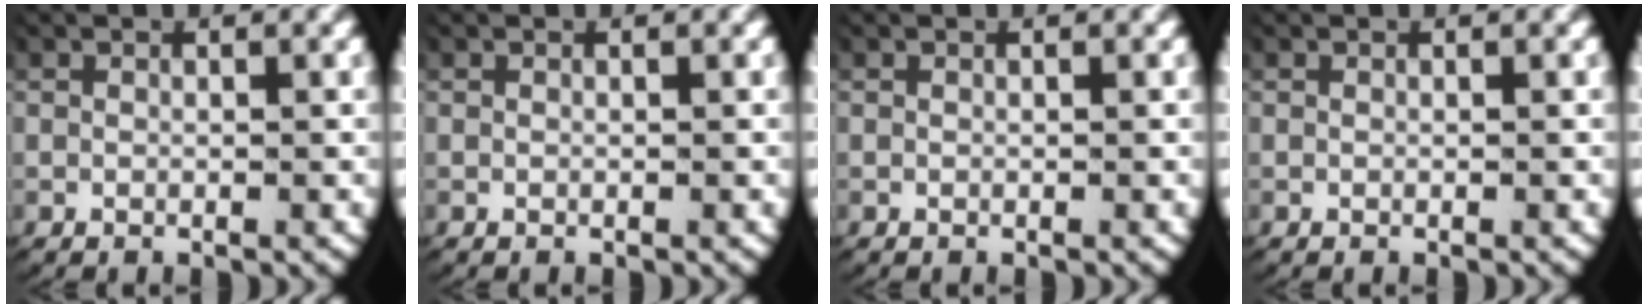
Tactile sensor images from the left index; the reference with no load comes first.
{"total": 0.0}
{"total": 0.0}
{"total": 0.0}